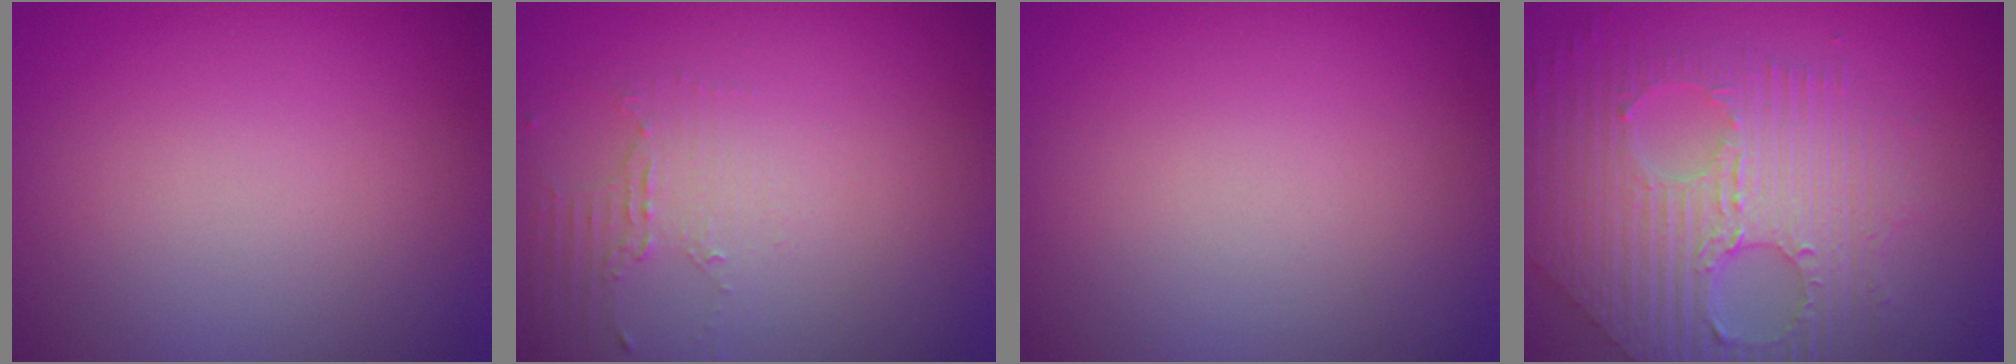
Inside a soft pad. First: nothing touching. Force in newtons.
{"total": 2.1, "press": 1.5, "slide": 1.4}
{"total": 0.0}
{"total": 9.0, "press": 6.2, "slide": 6.5}